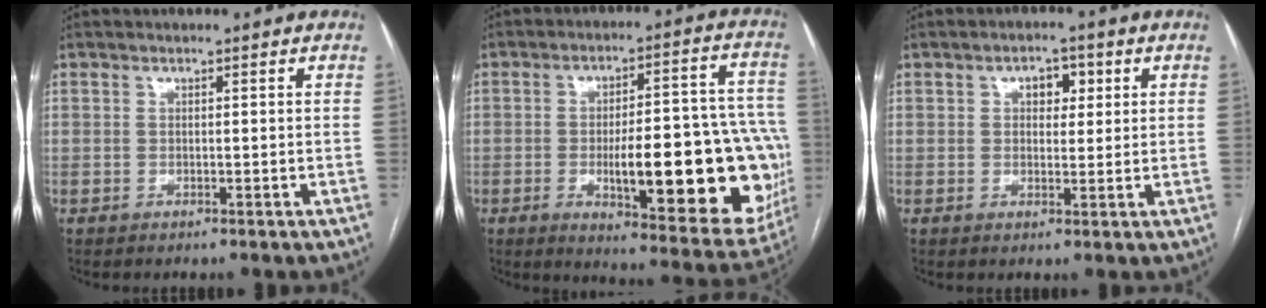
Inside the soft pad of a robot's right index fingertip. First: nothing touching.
{"total": 24.9, "force": [-4.8, 6.4, 23.6], "torque": [-0.241, 0.017, -0.044]}
{"total": 3.6, "force": [1.2, 2.2, 2.6], "torque": [-0.037, 0.012, 0.018]}